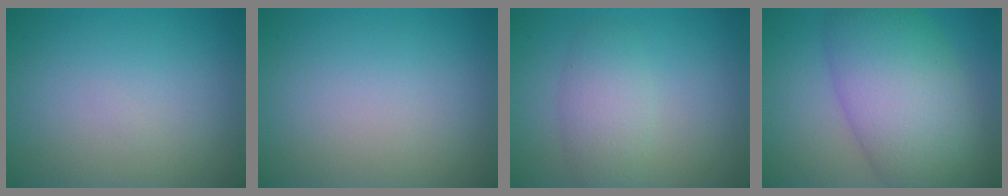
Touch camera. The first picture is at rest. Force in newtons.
{"total": 0.0}
{"total": 3.1, "press": 3.1, "slide": 0.1}
{"total": 10.2, "press": 10.2, "slide": 0.2}